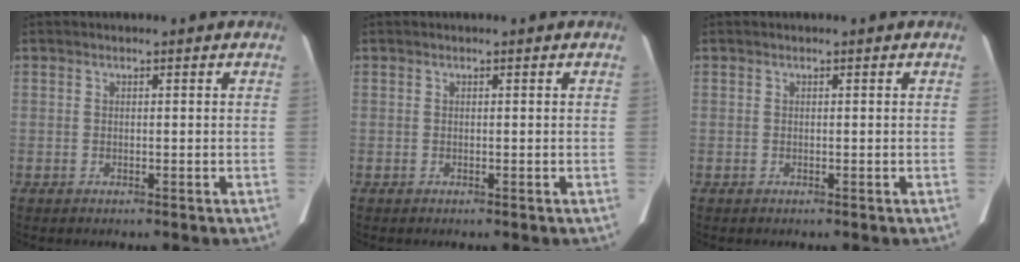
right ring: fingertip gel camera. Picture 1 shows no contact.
{"total": 0.0}
{"total": 0.0}